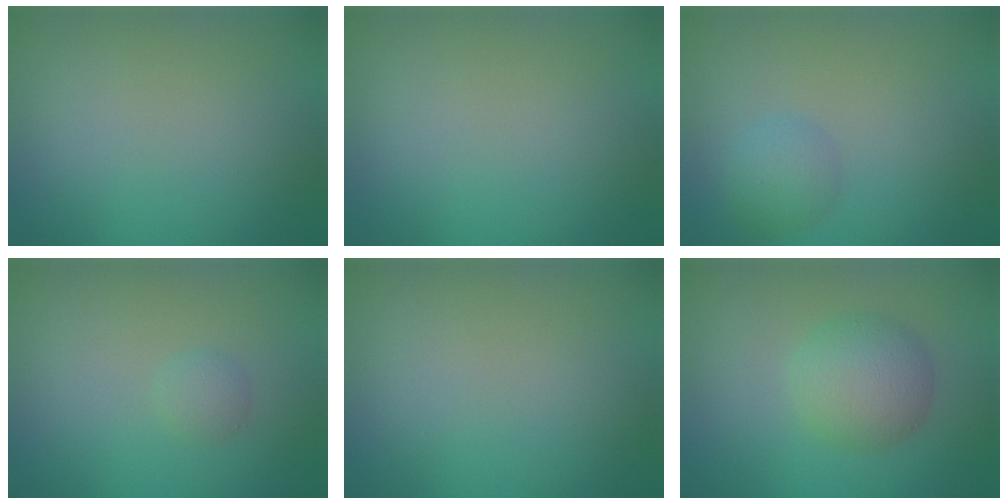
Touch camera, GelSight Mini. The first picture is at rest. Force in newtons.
{"total": 0.0}
{"total": 1.9, "press": 1.9, "slide": 0.1}
{"total": 1.1, "press": 1.1, "slide": 0.0}
{"total": 0.0}
{"total": 4.4, "press": 4.4, "slide": 0.2}